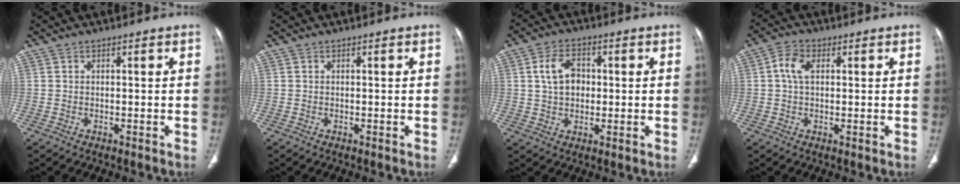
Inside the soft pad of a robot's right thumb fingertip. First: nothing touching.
{"total": 0.0}
{"total": 7.1, "force": [1.1, 4.9, 5.0], "torque": [-0.074, 0.007, 0.019]}
{"total": 4.5, "force": [1.1, 2.7, 3.4], "torque": [-0.070, 0.007, 0.016]}